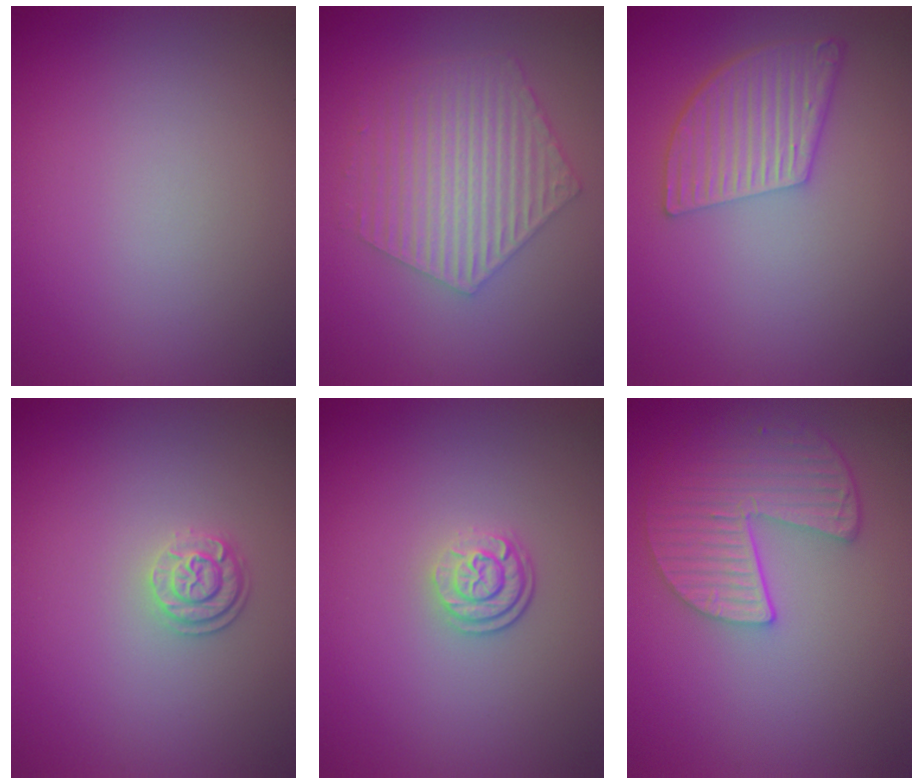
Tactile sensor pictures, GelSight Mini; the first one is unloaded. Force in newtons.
{"total": 5.9, "press": 4.3, "slide": 4.0}
{"total": 5.3, "press": 4.0, "slide": 3.5}
{"total": 2.1, "press": 1.8, "slide": 1.2}
{"total": 2.7, "press": 2.0, "slide": 1.8}
{"total": 5.4, "press": 4.3, "slide": 3.2}